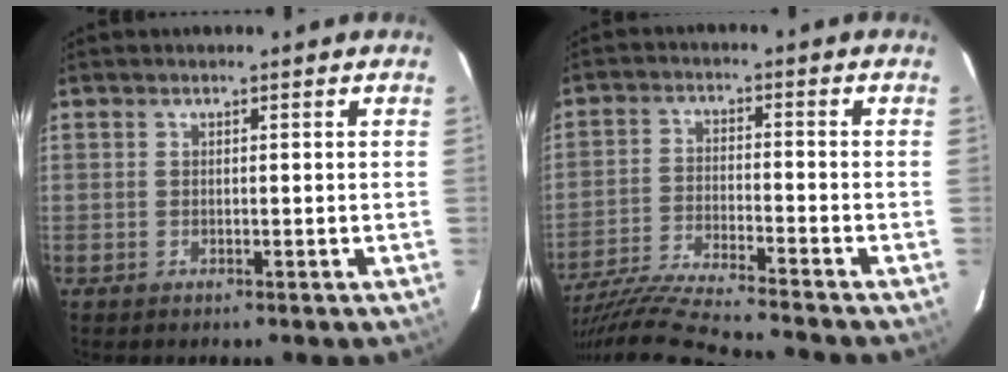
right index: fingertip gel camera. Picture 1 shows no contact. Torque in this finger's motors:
{"motor_torque": [-0.14, -1.39, 0.21, 0.08]}